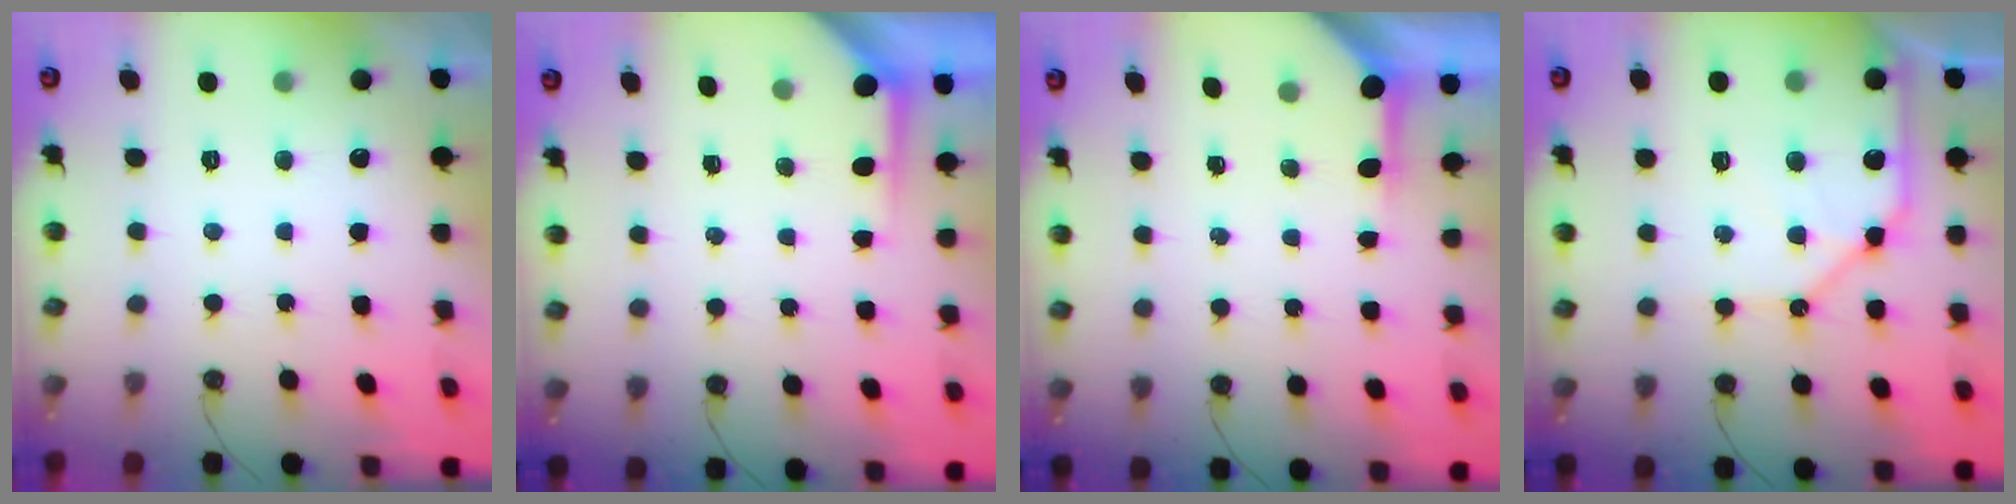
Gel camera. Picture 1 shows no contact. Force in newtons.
{"total": 3.5, "press": 3.5, "slide": 0.3}
{"total": 3.6, "press": 3.5, "slide": 0.4}
{"total": 12.8, "press": 12.8, "slide": 1.5}